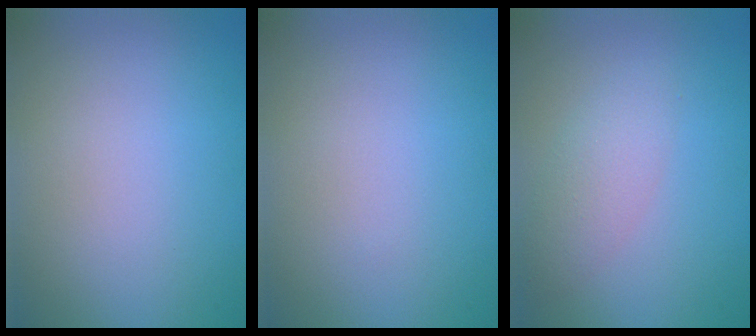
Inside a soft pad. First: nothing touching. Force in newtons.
{"total": 0.0}
{"total": 2.6, "press": 2.6, "slide": 0.1}